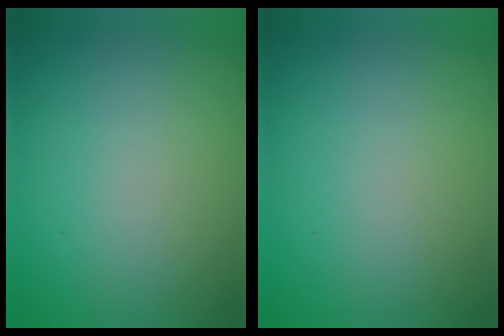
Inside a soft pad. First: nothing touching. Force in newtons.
{"total": 0.0}